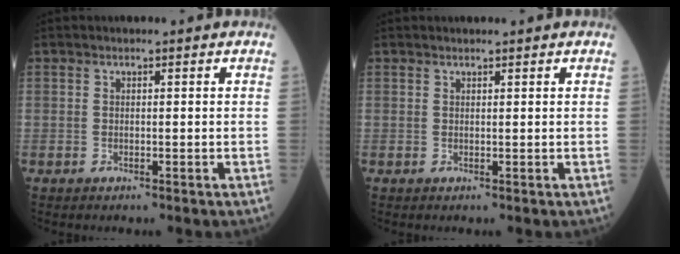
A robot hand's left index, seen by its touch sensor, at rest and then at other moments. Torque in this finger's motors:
{"motor_torque": [0.21, -0.12, -0.03, -0.01]}